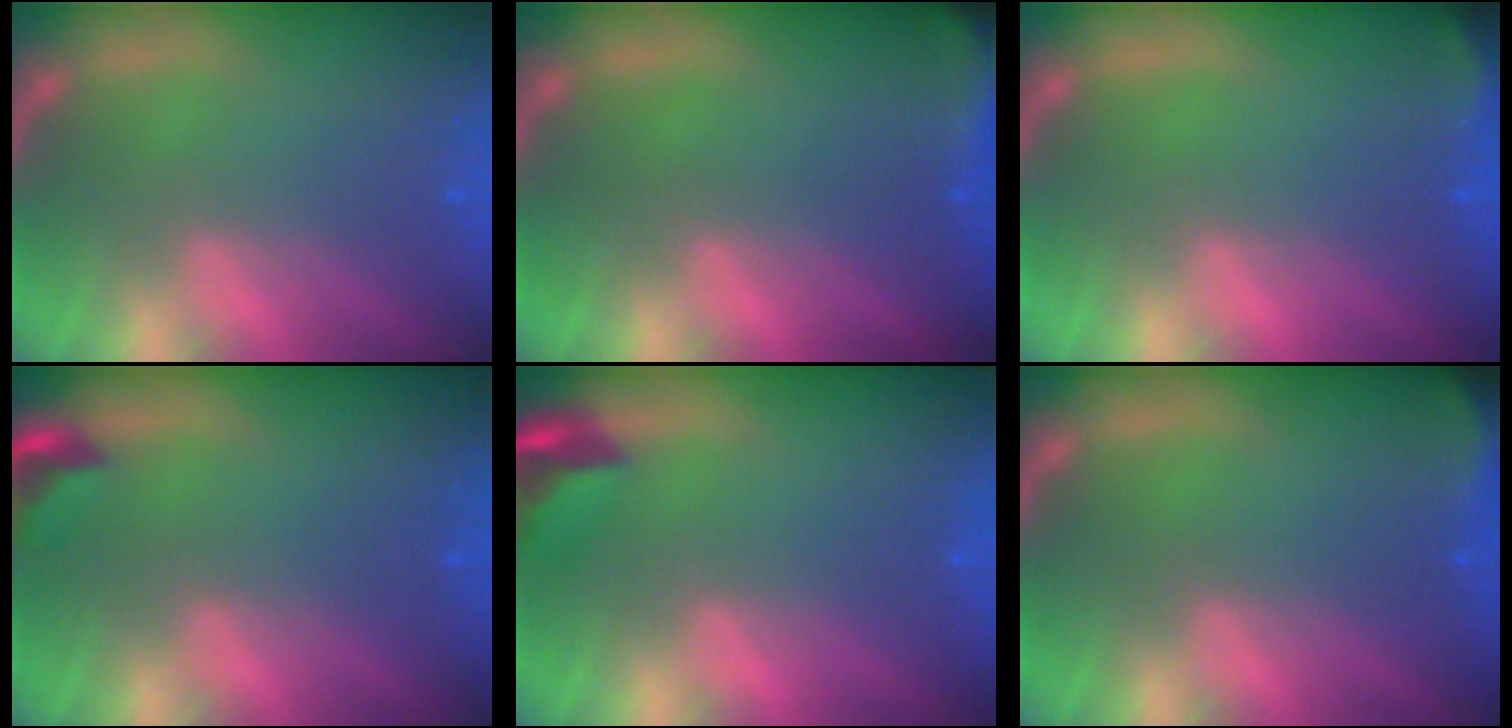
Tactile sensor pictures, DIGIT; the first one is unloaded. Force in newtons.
{"total": 6.0}
{"total": 2.4}
{"total": 1.9}
{"total": 2.9}
{"total": 3.5}